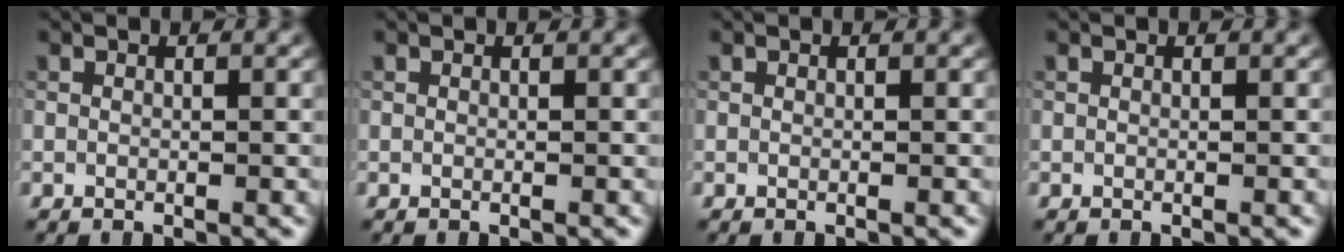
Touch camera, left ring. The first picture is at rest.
{"total": 0.0}
{"total": 0.0}
{"total": 0.0}